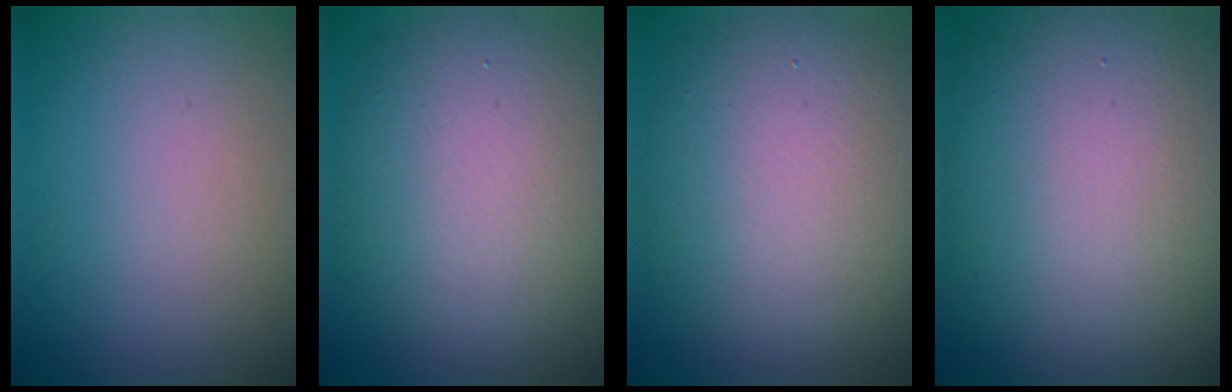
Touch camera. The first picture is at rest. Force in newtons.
{"total": 10.5, "press": 10.5, "slide": 1.1}
{"total": 11.2, "press": 11.2, "slide": 0.7}
{"total": 16.6, "press": 16.6, "slide": 0.6}